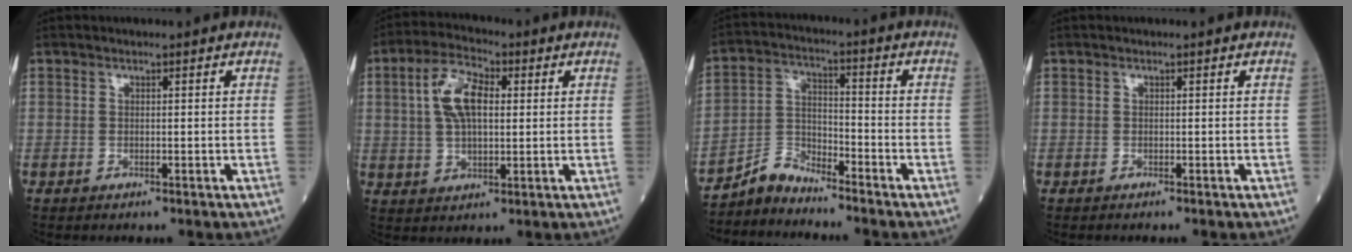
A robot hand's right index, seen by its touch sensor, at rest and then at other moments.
{"total": 8.3, "force": [1.9, 3.6, 7.2], "torque": [-0.149, 0.019, 0.037]}
{"total": 5.2, "force": [-5.1, 0.7, 0.0], "torque": [0.000, 0.009, -0.096]}
{"total": 0.0}